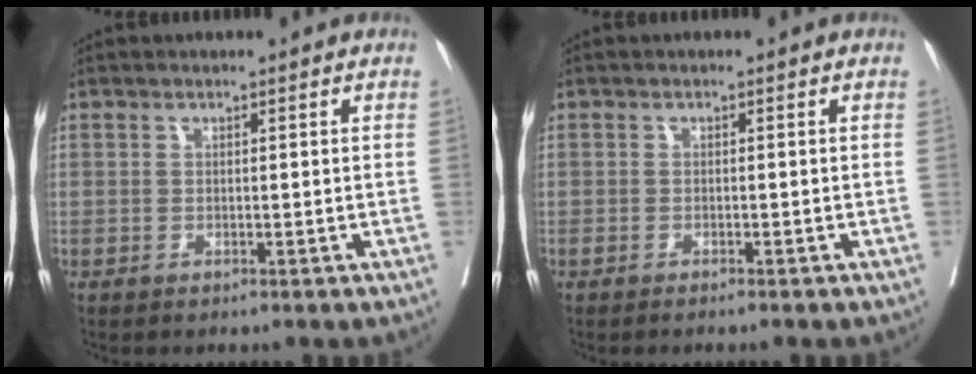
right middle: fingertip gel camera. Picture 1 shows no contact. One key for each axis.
{"total": 1.5, "fx": -1.3, "fy": 0.1, "fz": 0.8, "tx": -0.013, "ty": -0.002, "tz": -0.017}